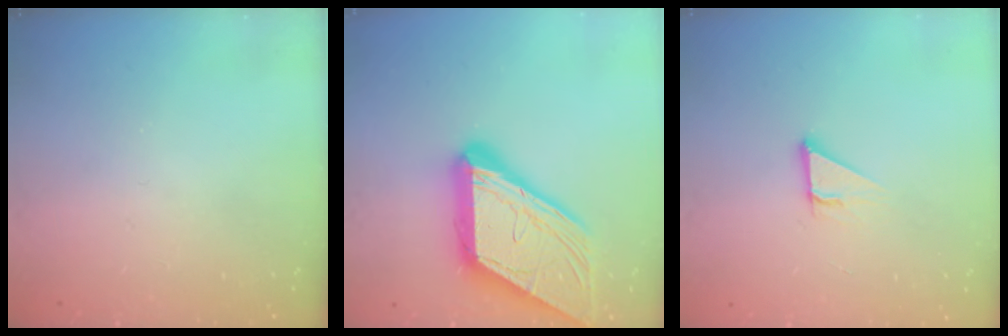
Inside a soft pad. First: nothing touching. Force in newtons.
{"total": 22.4, "press": 22.2, "slide": 2.6}
{"total": 3.6, "press": 3.6, "slide": 0.1}